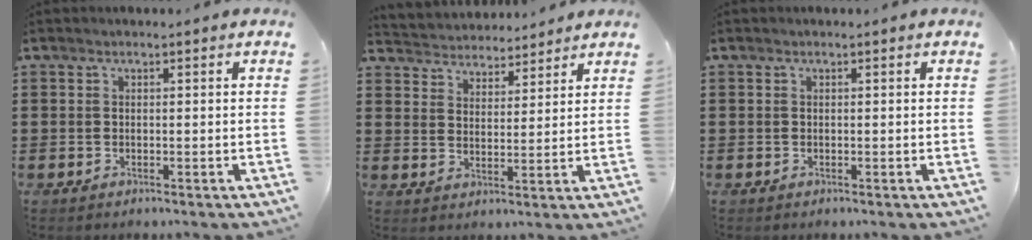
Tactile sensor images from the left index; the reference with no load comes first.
{"total": 3.8, "force": [3.6, 0.7, -0.6], "torque": [-0.008, -0.019, 0.063]}
{"total": 0.0}